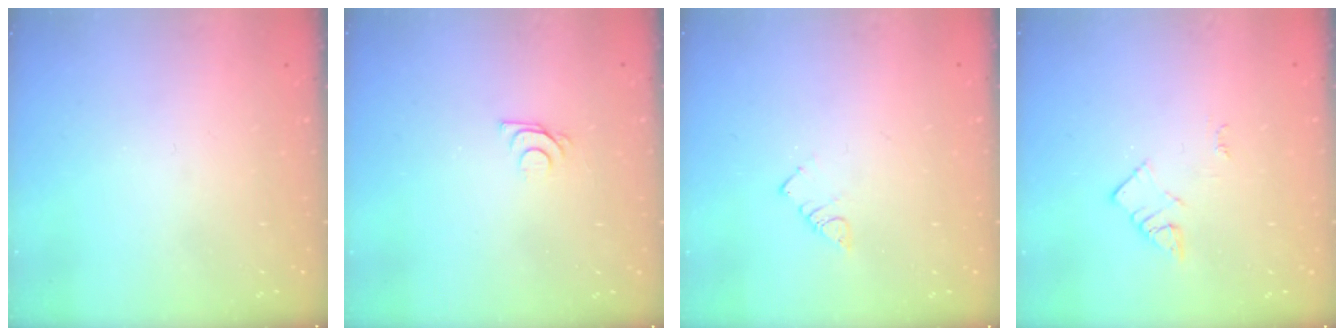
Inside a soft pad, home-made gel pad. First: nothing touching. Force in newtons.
{"total": 5.8, "press": 5.8, "slide": 0.5}
{"total": 2.8, "press": 2.8, "slide": 0.3}
{"total": 2.3, "press": 2.3, "slide": 0.3}